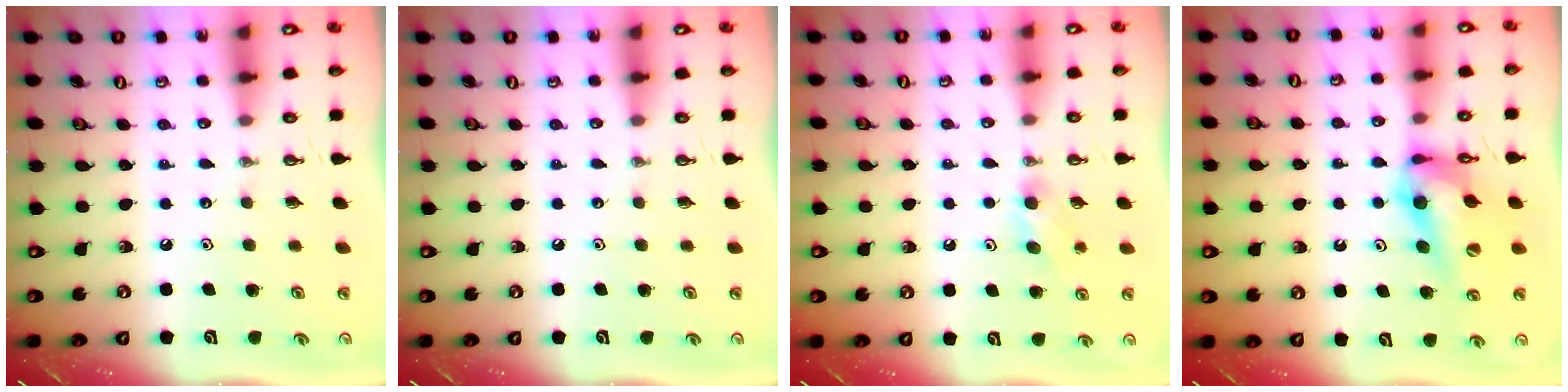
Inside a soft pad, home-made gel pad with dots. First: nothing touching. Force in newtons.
{"total": 0.0}
{"total": 7.2, "press": 3.9, "slide": 6.0}
{"total": 13.3, "press": 13.2, "slide": 1.5}